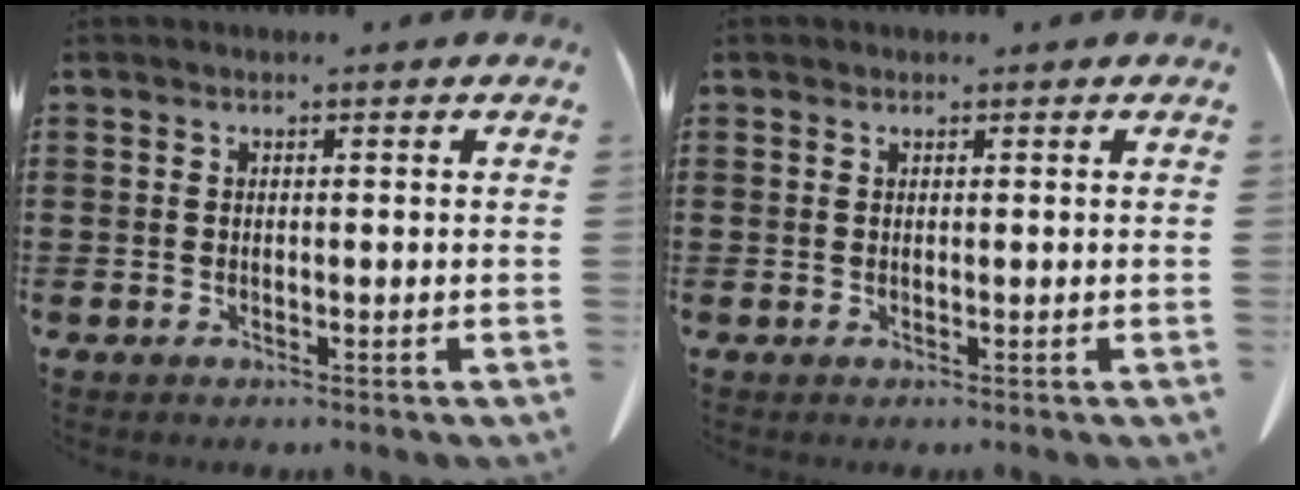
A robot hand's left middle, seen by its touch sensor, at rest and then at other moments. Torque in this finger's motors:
{"motor_torque": [0.07, 0.04, 0.00, 0.00]}